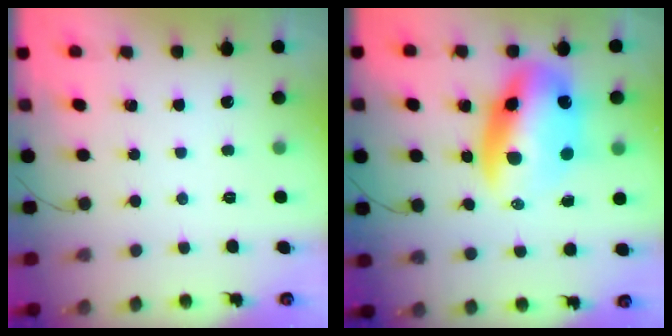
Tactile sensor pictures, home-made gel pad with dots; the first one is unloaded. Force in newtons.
{"total": 15.1, "press": 14.6, "slide": 3.9}